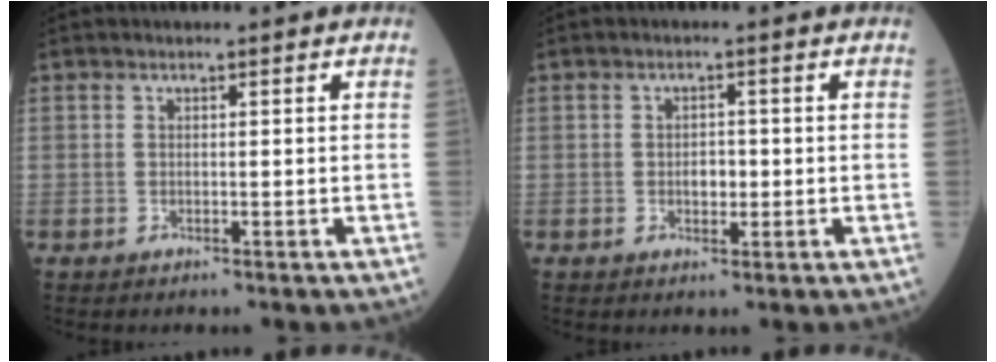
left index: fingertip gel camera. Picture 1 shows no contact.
{"total": 2.1, "force": [-0.2, 1.3, 1.6], "torque": [-0.025, 0.002, -0.002]}